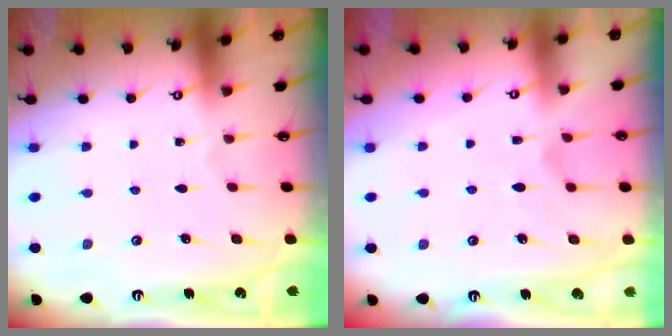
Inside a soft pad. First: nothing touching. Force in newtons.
{"total": 1.8, "press": 1.3, "slide": 1.2}